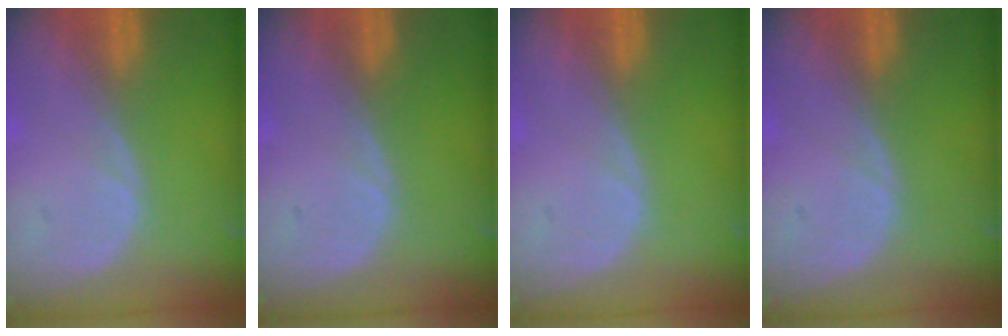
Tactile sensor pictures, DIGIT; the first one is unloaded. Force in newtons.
{"total": 0.0}
{"total": 0.0}
{"total": 0.0}